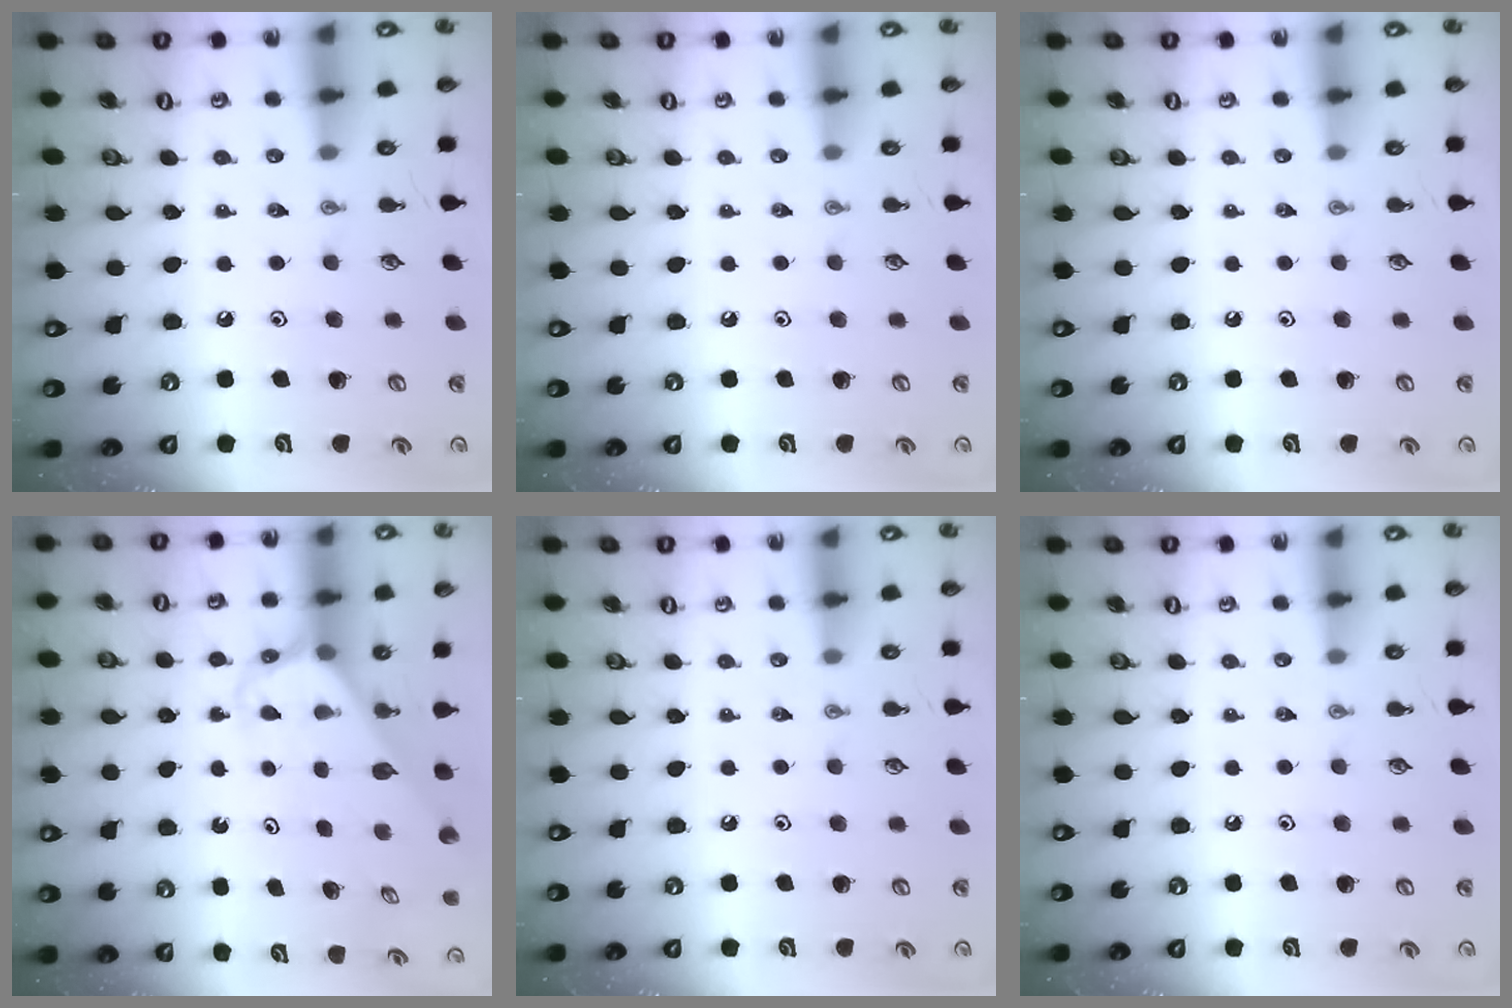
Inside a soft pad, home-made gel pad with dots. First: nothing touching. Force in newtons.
{"total": 0.0}
{"total": 0.0}
{"total": 3.5, "press": 3.5, "slide": 0.5}
{"total": 0.0}
{"total": 0.0}